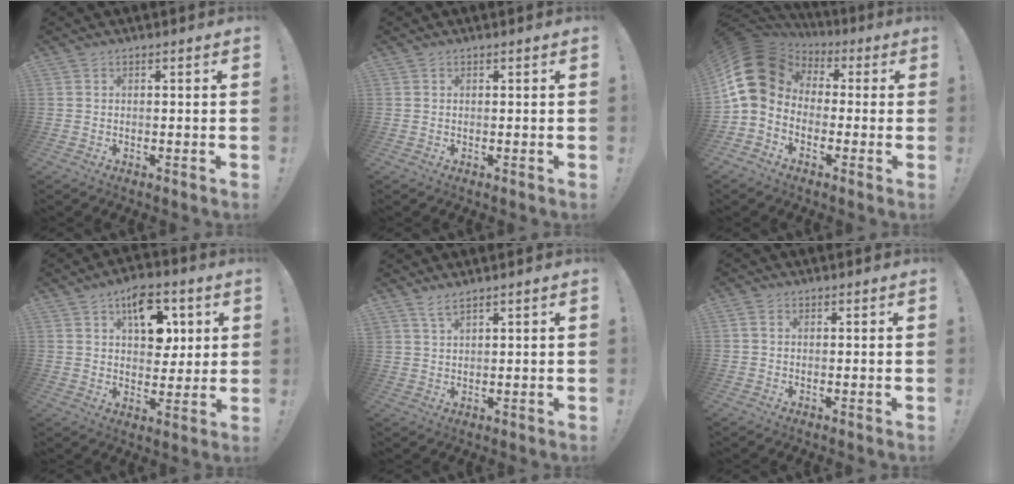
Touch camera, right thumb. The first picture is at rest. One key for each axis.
{"total": 0.0}
{"total": 14.2, "fx": 1.5, "fy": 11.0, "fz": 8.9, "tx": -0.179, "ty": 0.002, "tz": 0.033}
{"total": 12.8, "fx": 5.6, "fy": 8.2, "fz": 8.2, "tx": -0.101, "ty": -0.016, "tz": 0.101}
{"total": 3.0, "fx": 2.5, "fy": 0.3, "fz": 1.6, "tx": -0.033, "ty": -0.012, "tz": 0.044}
{"total": 1.7, "fx": 0.4, "fy": 1.2, "fz": 1.0, "tx": -0.012, "ty": 0.002, "tz": 0.007}